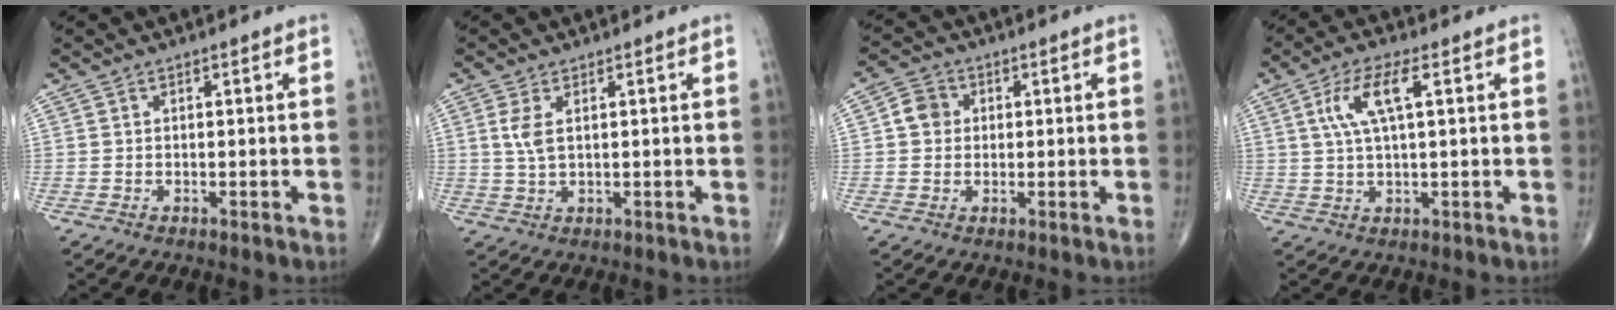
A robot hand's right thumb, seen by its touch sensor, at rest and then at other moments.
{"total": 3.5, "force": [1.0, 1.5, 3.0], "torque": [-0.068, -0.001, 0.028]}
{"total": 4.5, "force": [0.6, 4.1, 1.8], "torque": [-0.013, 0.006, 0.002]}
{"total": 7.5, "force": [2.2, 2.0, 6.9], "torque": [-0.150, 0.008, 0.044]}